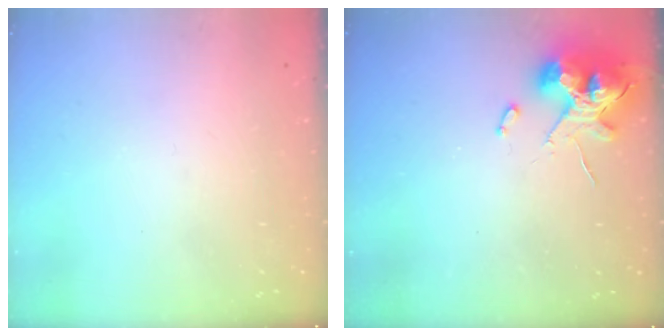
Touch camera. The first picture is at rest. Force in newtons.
{"total": 11.5, "press": 11.4, "slide": 1.3}